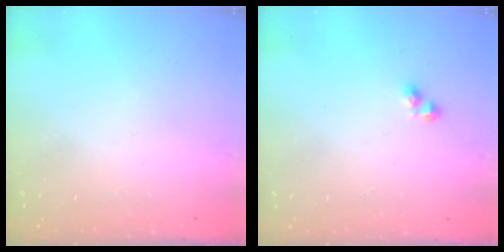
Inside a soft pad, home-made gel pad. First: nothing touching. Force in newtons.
{"total": 1.8, "press": 1.7, "slide": 0.3}